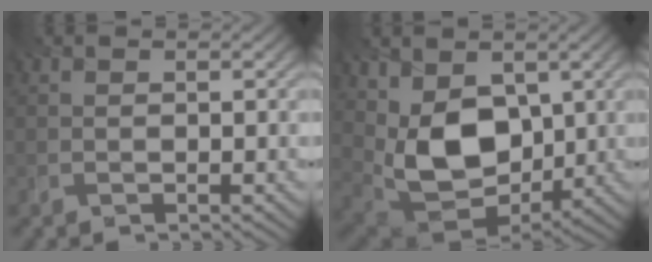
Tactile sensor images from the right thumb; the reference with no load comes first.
{"total": 11.4, "force": [2.2, 7.6, 8.1], "torque": [-0.197, -0.020, 0.050]}